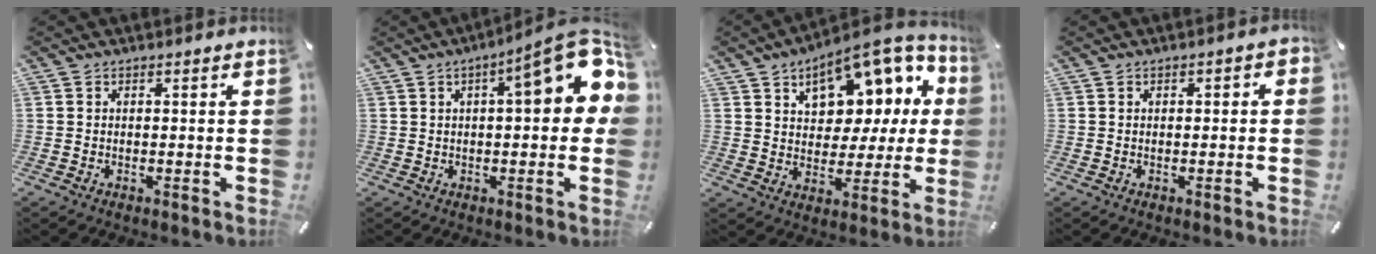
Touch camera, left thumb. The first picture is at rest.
{"total": 17.3, "force": [6.0, 5.2, 15.4], "torque": [-0.186, -0.043, 0.085]}
{"total": 15.0, "force": [8.0, 9.2, 8.8], "torque": [-0.120, -0.054, 0.137]}
{"total": 1.8, "force": [-0.4, 0.8, 1.5], "torque": [-0.025, 0.004, -0.008]}